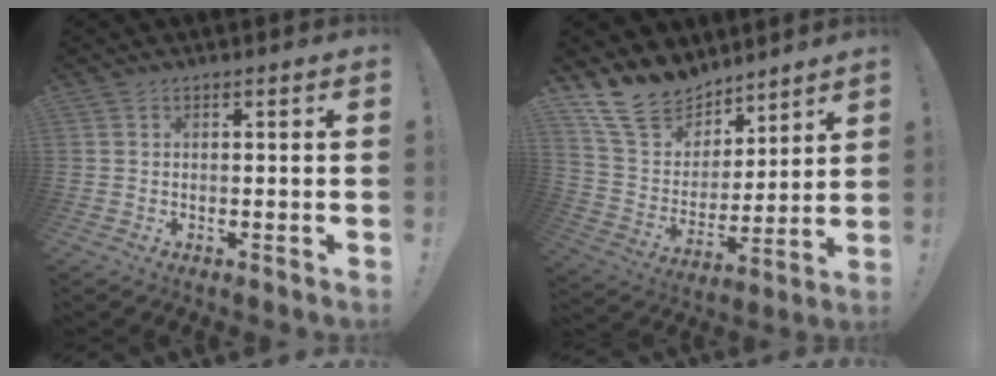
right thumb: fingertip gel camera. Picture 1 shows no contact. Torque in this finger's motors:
{"motor_torque": [0.46, 1.83, 0.42, 0.42, 0.03]}